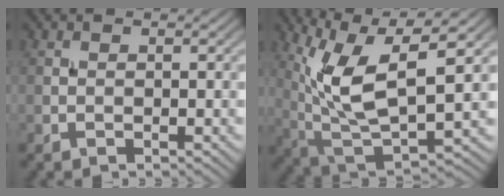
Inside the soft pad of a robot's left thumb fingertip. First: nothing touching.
{"total": 12.5, "force": [3.8, 4.4, 11.0], "torque": [-0.225, -0.001, 0.077]}